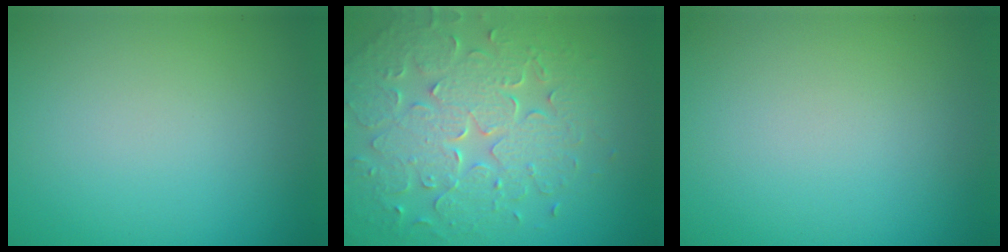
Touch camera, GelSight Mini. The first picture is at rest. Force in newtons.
{"total": 8.0, "press": 5.7, "slide": 5.6}
{"total": 0.0}